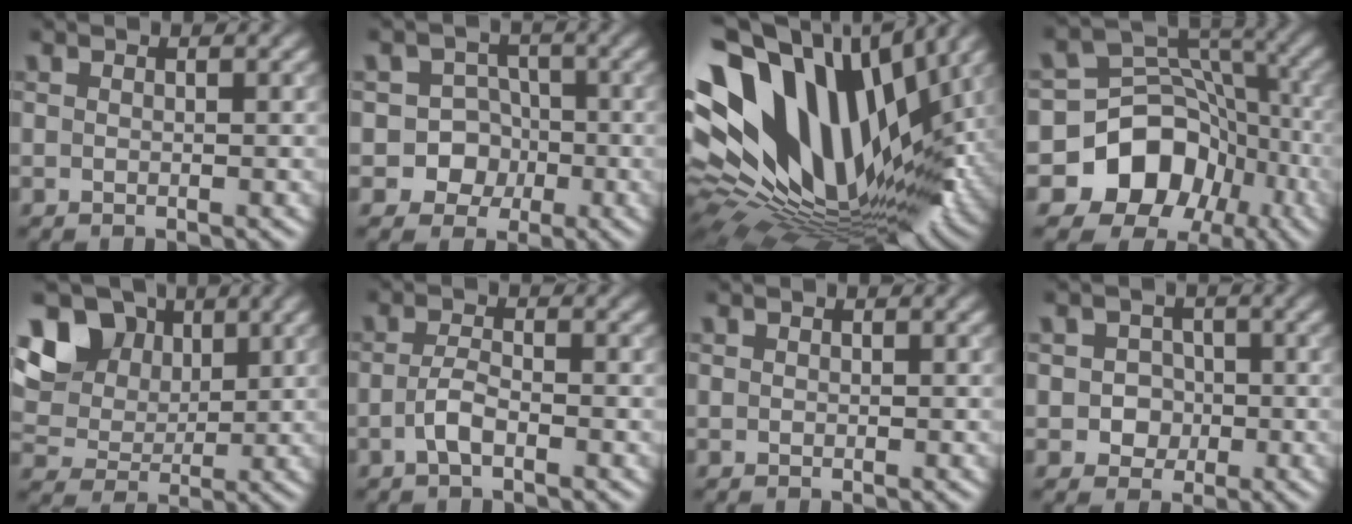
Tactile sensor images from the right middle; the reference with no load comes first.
{"total": 5.8, "force": [-1.8, 5.4, 1.1], "torque": [0.006, 0.015, -0.052]}
{"total": 18.7, "force": [4.5, 11.8, 13.8], "torque": [-0.275, 0.009, 0.082]}
{"total": 10.8, "force": [-5.2, 8.5, 4.1], "torque": [-0.063, 0.020, -0.102]}
{"total": 11.7, "force": [5.5, 8.6, 5.7], "torque": [-0.133, 0.017, 0.104]}
{"total": 2.0, "force": [-0.9, 0.6, 1.7], "torque": [-0.035, 0.003, -0.022]}
{"total": 0.0}
{"total": 2.4, "force": [-0.4, 2.2, 0.8], "torque": [0.012, -0.002, -0.015]}